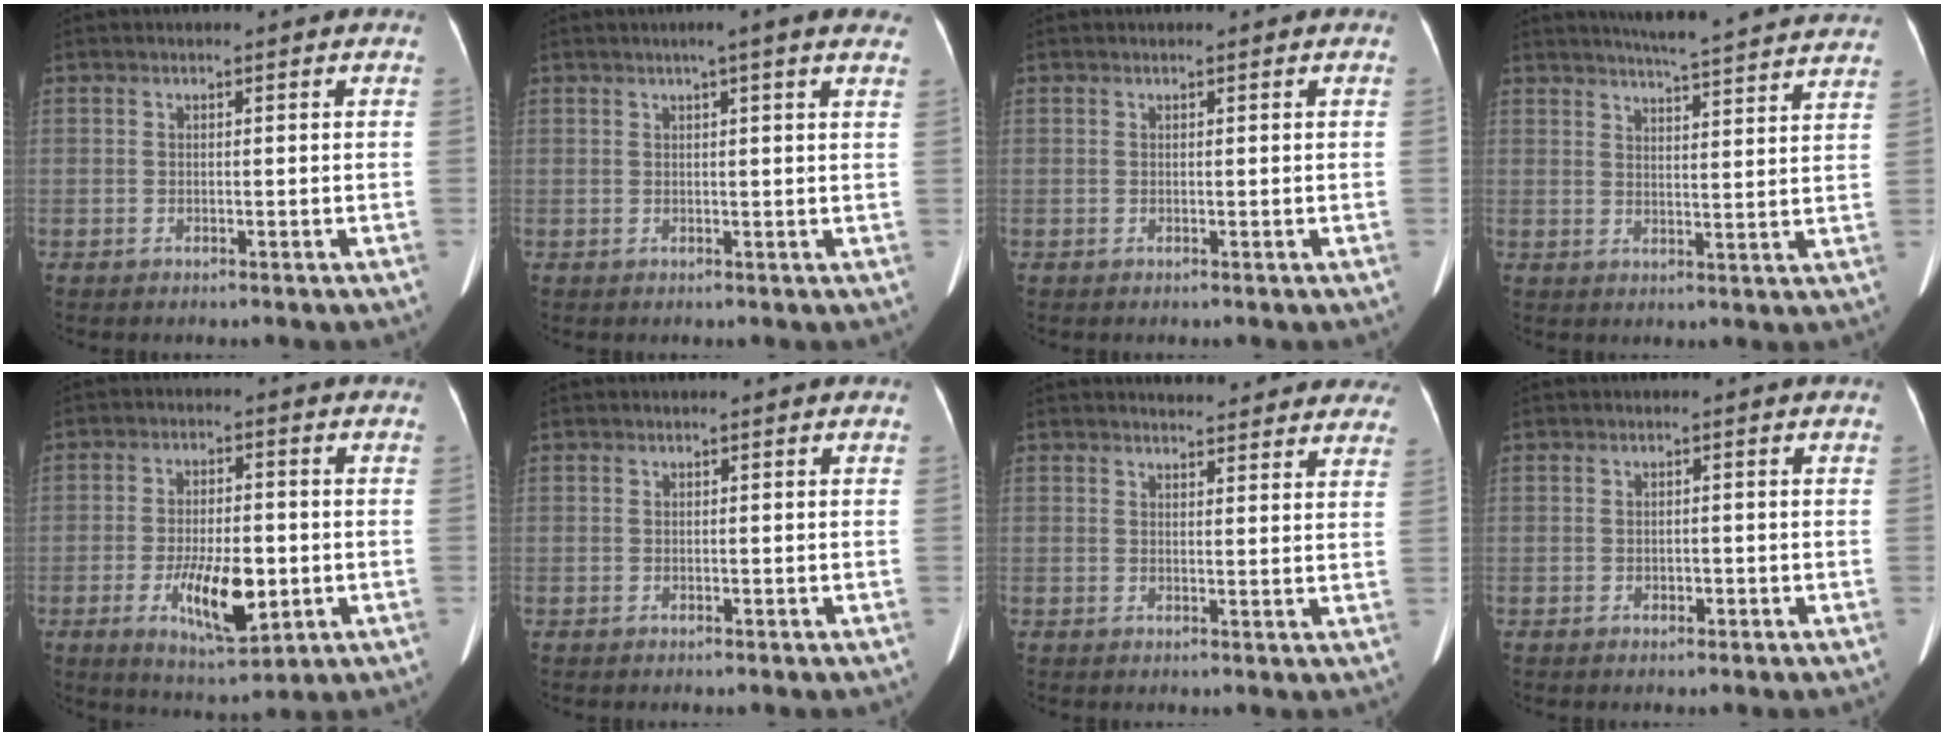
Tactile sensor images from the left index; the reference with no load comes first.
{"total": 6.8, "force": [5.0, 0.3, 4.6], "torque": [-0.053, 0.020, 0.048]}
{"total": 0.0}
{"total": 20.4, "force": [19.0, 0.5, 7.4], "torque": [-0.109, -0.021, 0.230]}
{"total": 9.9, "force": [-2.7, 3.4, 8.9], "torque": [-0.162, -0.013, -0.037]}
{"total": 0.0}
{"total": 13.8, "force": [13.0, 3.2, 3.7], "torque": [-0.017, -0.002, 0.129]}
{"total": 1.0, "force": [-0.6, 0.6, 0.5], "torque": [-0.010, 0.000, -0.005]}